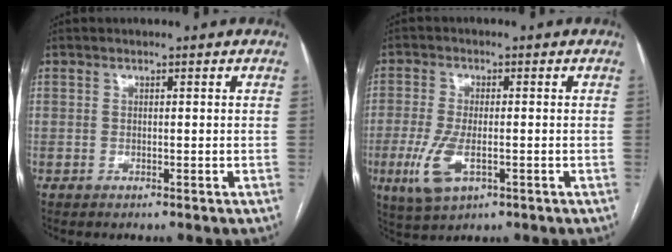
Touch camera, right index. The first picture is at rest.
{"total": 7.1, "force": [-2.3, 2.6, 6.2], "torque": [-0.143, -0.018, -0.036]}